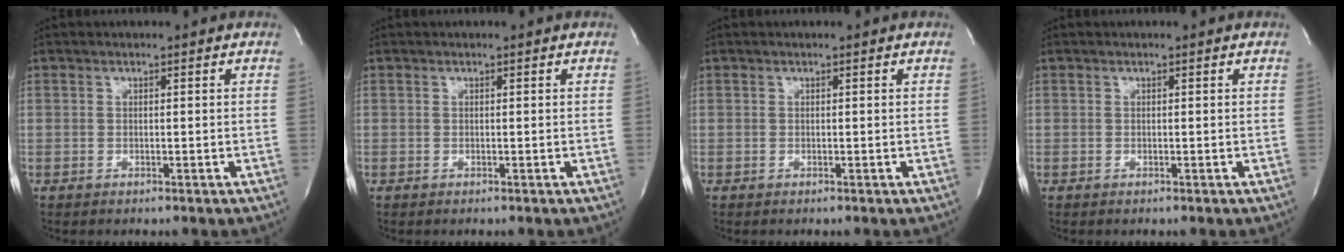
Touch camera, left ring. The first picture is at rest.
{"total": 0.0}
{"total": 0.0}
{"total": 0.0}